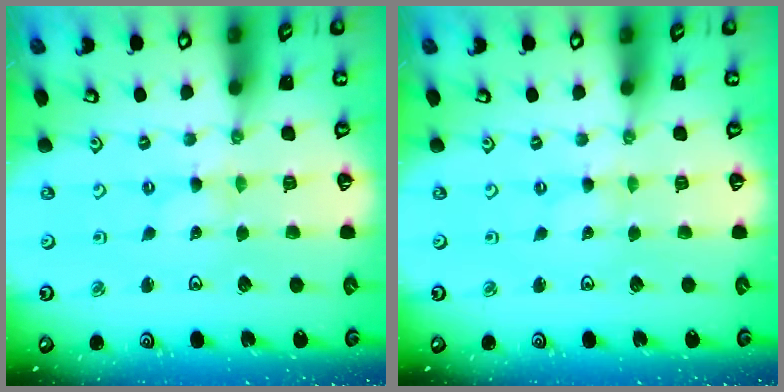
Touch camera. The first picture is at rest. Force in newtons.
{"total": 0.0}